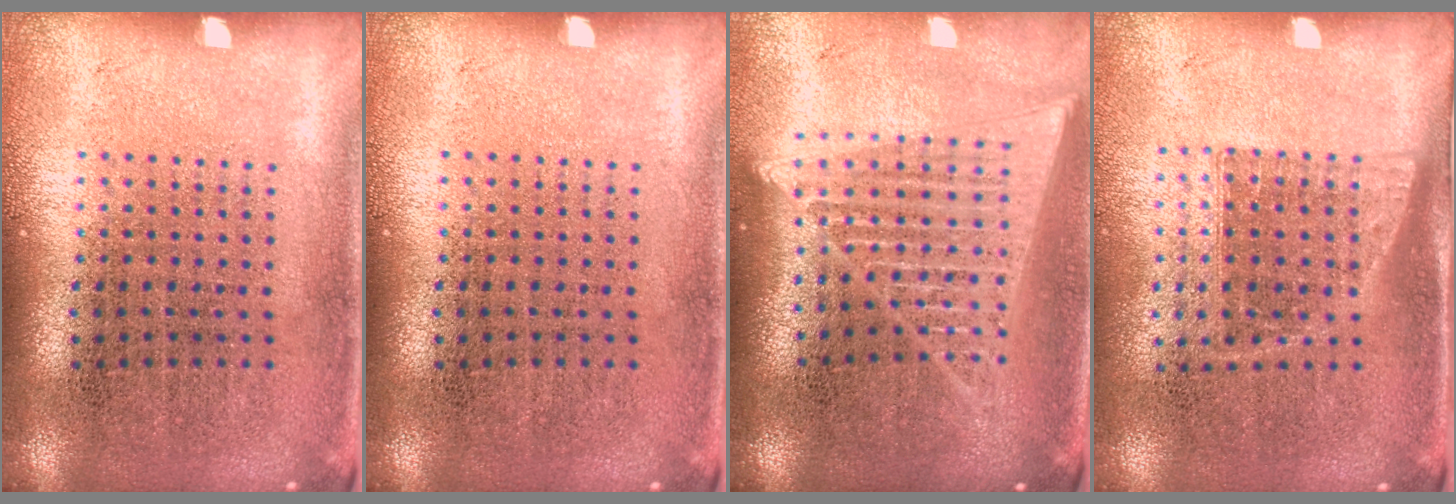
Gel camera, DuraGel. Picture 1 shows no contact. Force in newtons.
{"total": 0.0}
{"total": 1.8, "press": 1.6, "slide": 0.8}
{"total": 1.1, "press": 0.9, "slide": 0.6}